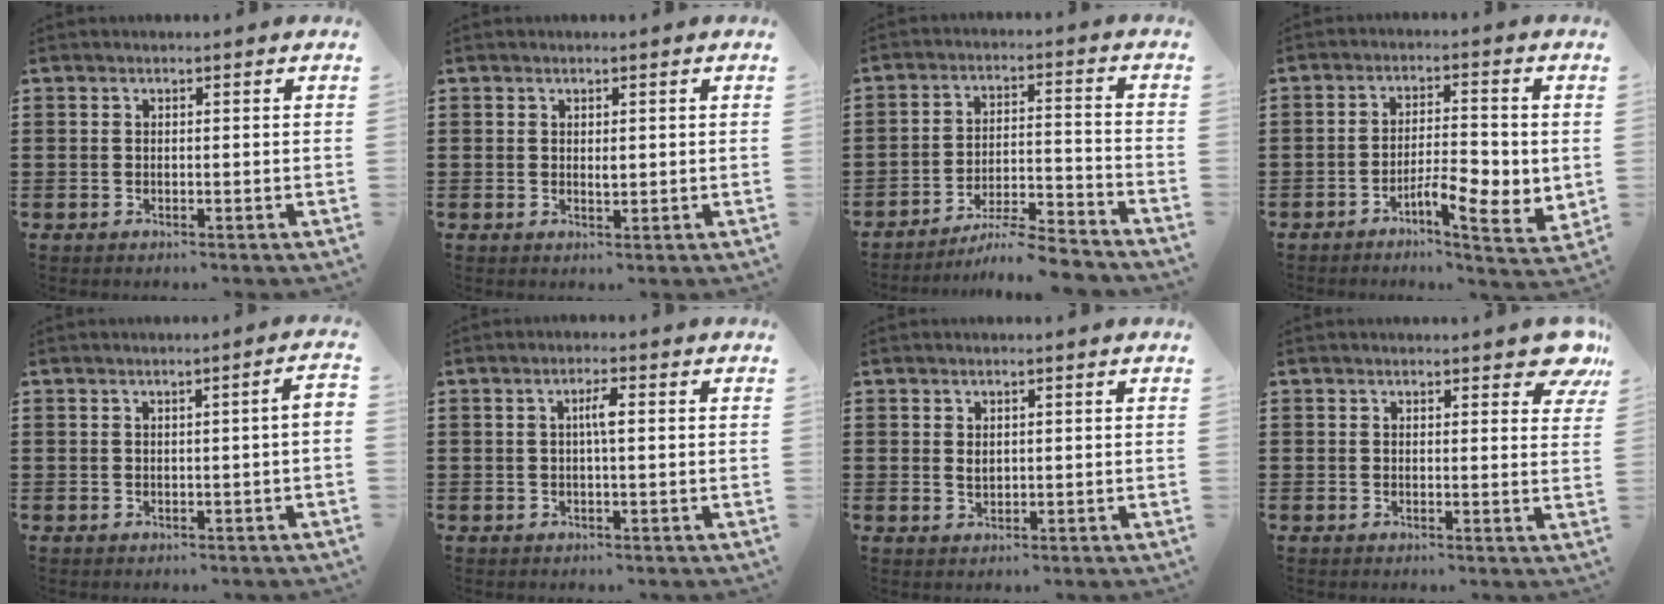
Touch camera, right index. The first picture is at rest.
{"total": 1.2, "force": [0.3, 0.6, 1.0], "torque": [-0.019, 0.004, 0.005]}
{"total": 6.7, "force": [-6.3, 0.1, 2.4], "torque": [-0.042, 0.001, -0.122]}
{"total": 6.7, "force": [-2.3, 2.4, 5.8], "torque": [-0.091, -0.002, -0.041]}
{"total": 1.5, "force": [-0.3, -0.1, 1.5], "torque": [-0.023, -0.004, -0.006]}
{"total": 2.5, "force": [0.1, 0.4, 2.4], "torque": [-0.047, 0.000, 0.000]}
{"total": 1.3, "force": [0.5, 0.8, 0.9], "torque": [-0.020, 0.005, 0.009]}
{"total": 3.4, "force": [2.5, 1.4, 1.9], "torque": [-0.013, -0.004, 0.039]}